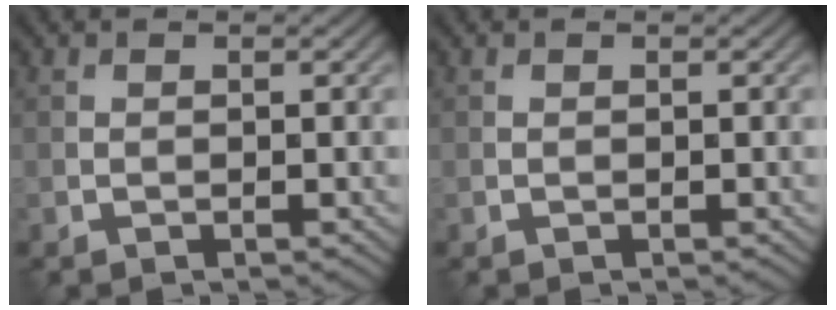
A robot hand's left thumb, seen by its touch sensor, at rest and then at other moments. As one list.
[{"total": 0.0}]